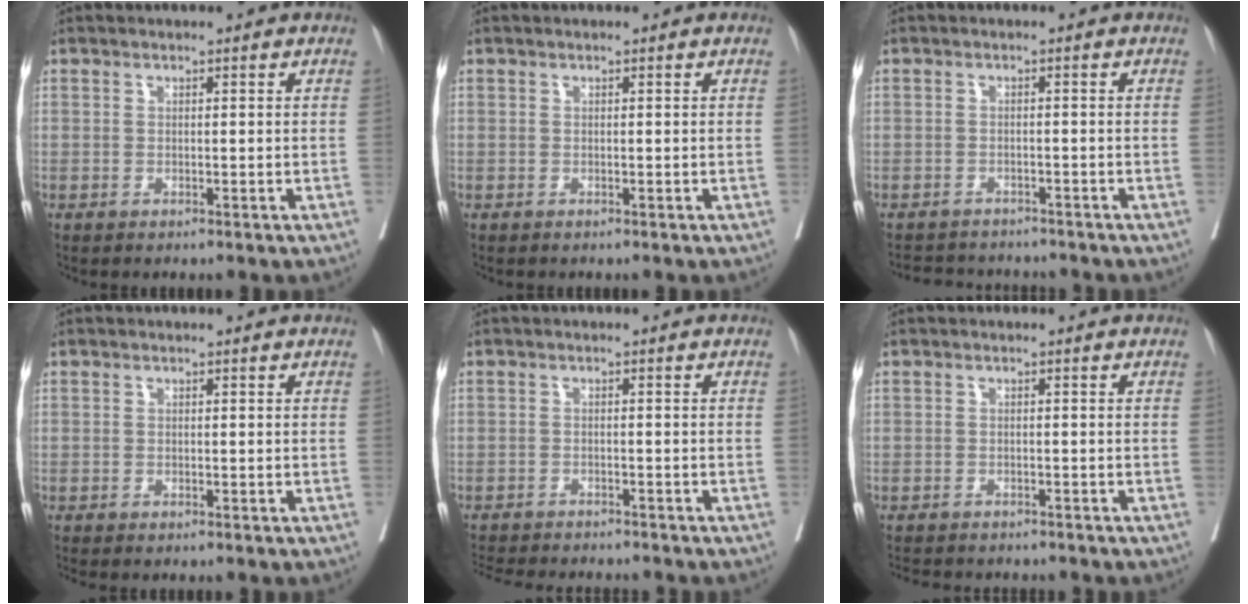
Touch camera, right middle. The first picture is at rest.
{"total": 0.0}
{"total": 6.1, "force": [-5.9, 1.5, 0.7], "torque": [-0.004, 0.002, -0.082]}
{"total": 1.2, "force": [-1.1, 0.2, 0.5], "torque": [-0.005, -0.002, -0.014]}
{"total": 11.7, "force": [-10.8, 1.8, 4.1], "torque": [-0.068, -0.010, -0.147]}
{"total": 7.9, "force": [-7.2, 2.1, 2.6], "torque": [-0.038, -0.004, -0.094]}